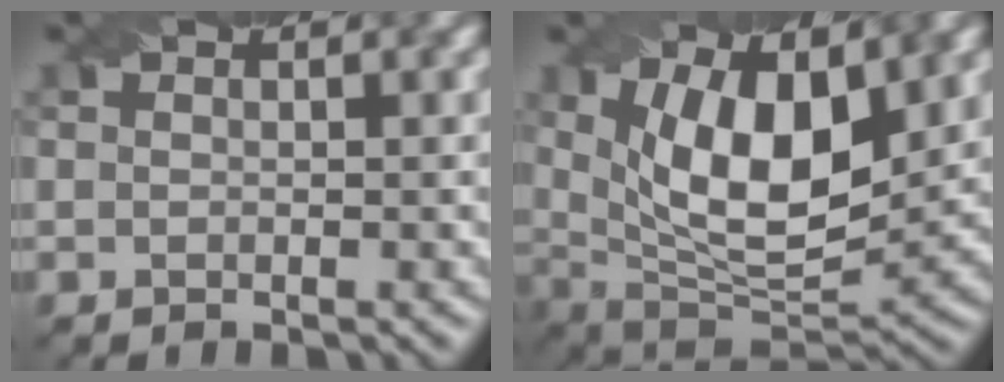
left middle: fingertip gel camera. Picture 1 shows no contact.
{"total": 10.6, "force": [2.9, 4.7, 9.1], "torque": [-0.152, -0.009, 0.048]}